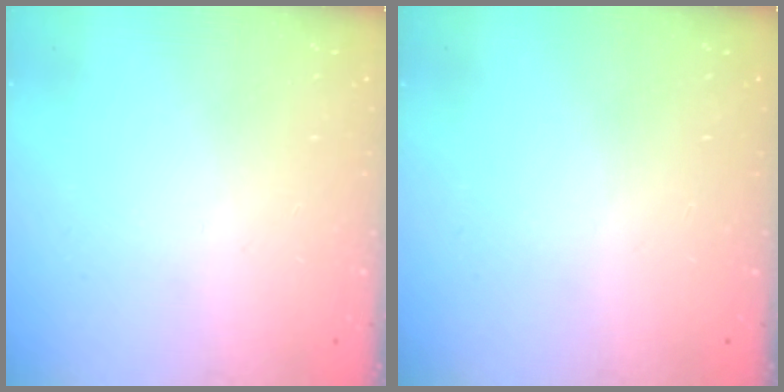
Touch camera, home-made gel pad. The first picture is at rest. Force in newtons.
{"total": 0.0}